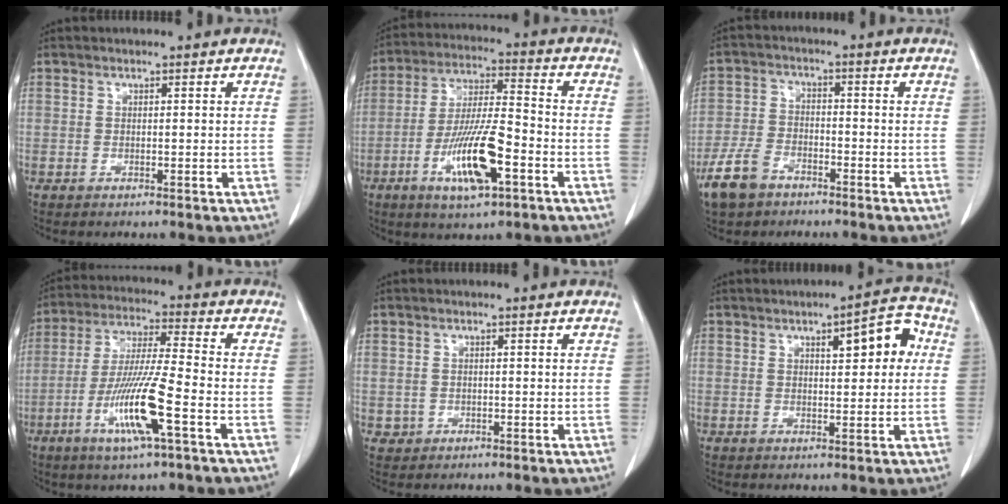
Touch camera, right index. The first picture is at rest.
{"total": 12.8, "force": [-5.2, 2.5, 11.5], "torque": [-0.223, -0.009, -0.091]}
{"total": 7.0, "force": [-4.7, 4.0, 3.4], "torque": [-0.084, -0.001, -0.088]}
{"total": 12.4, "force": [-4.8, 0.0, 11.5], "torque": [-0.229, -0.016, -0.093]}
{"total": 1.5, "force": [-0.1, 1.5, 0.1], "torque": [0.002, 0.005, 0.002]}
{"total": 7.0, "force": [2.0, 2.0, 6.4], "torque": [-0.081, 0.021, 0.024]}